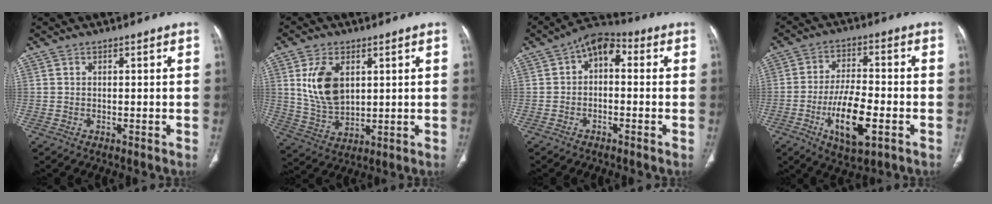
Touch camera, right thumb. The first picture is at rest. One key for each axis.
{"total": 10.8, "fx": 3.1, "fy": 6.6, "fz": 8.0, "tx": -0.141, "ty": -0.015, "tz": 0.071}
{"total": 6.6, "fx": 0.5, "fy": 4.1, "fz": 5.1, "tx": -0.058, "ty": 0.028, "tz": -0.010}
{"total": 12.4, "fx": -4.3, "fy": 4.9, "fz": 10.6, "tx": -0.187, "ty": 0.011, "tz": -0.072}